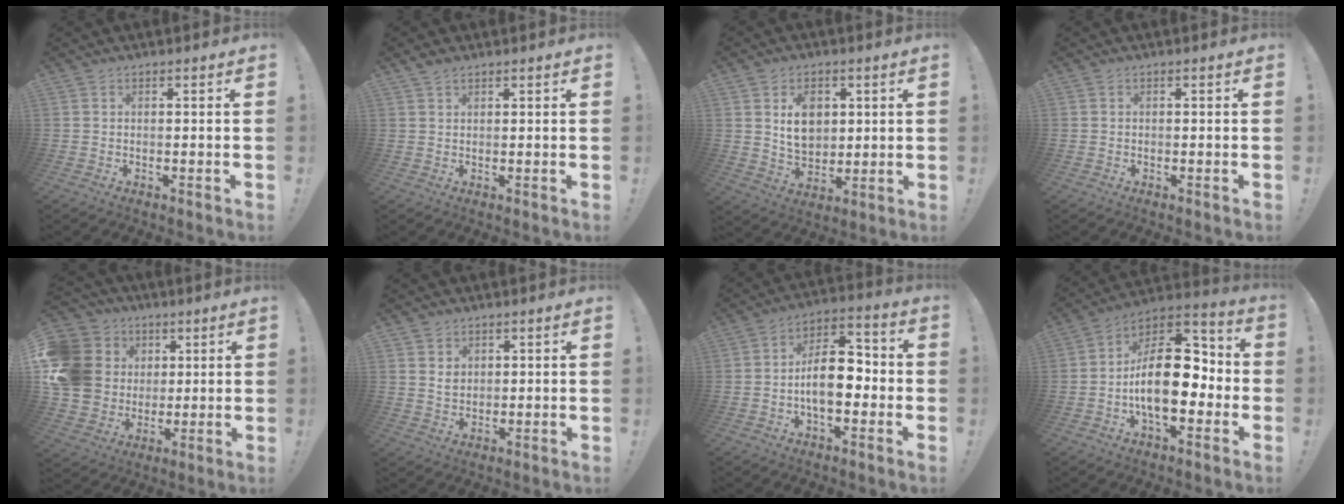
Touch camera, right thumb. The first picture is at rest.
{"total": 2.1, "force": [1.7, 0.8, 1.0], "torque": [-0.014, -0.006, 0.030]}
{"total": 9.8, "force": [3.0, 7.5, 5.6], "torque": [-0.066, -0.010, 0.058]}
{"total": 0.6, "force": [-0.4, 0.4, 0.1], "torque": [-0.004, 0.004, -0.006]}
{"total": 17.7, "force": [3.1, 15.7, 7.6], "torque": [-0.135, -0.001, 0.082]}
{"total": 3.9, "force": [2.1, 3.1, 1.2], "torque": [-0.008, -0.010, 0.036]}
{"total": 14.2, "force": [-2.5, 8.1, 11.4], "torque": [-0.194, 0.020, -0.046]}
{"total": 21.0, "force": [-2.6, 11.8, 17.1], "torque": [-0.281, 0.015, -0.039]}